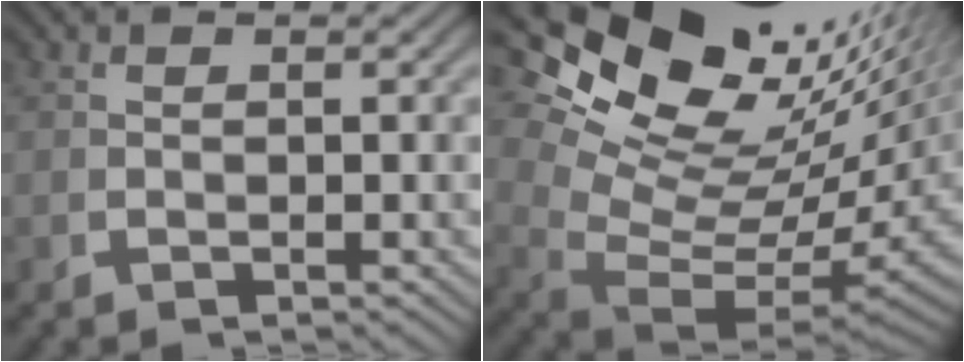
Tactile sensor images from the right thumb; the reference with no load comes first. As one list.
[{"total": 17.0, "force": [1.3, 11.5, 12.5], "torque": [-0.216, -0.037, 0.038]}]